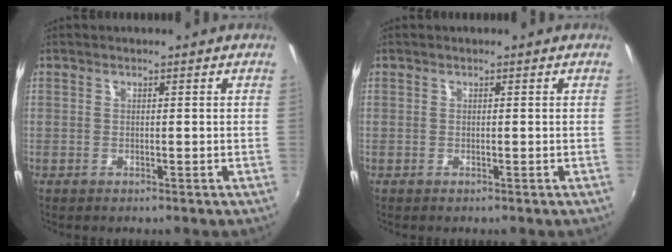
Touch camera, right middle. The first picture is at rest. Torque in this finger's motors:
{"motor_torque": [0.12, -0.34, -0.01, -0.01]}